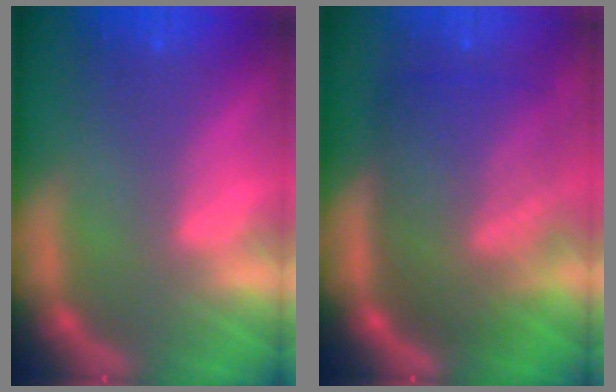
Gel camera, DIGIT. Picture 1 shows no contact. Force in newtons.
{"total": 10.0}